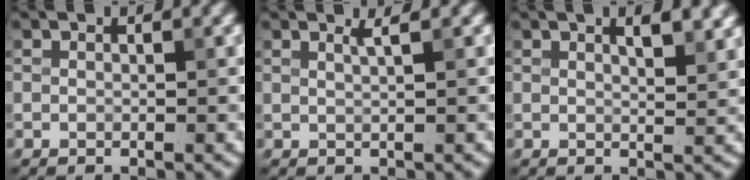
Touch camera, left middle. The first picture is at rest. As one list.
[{"total": 1.3, "force": [0.7, 0.4, 1.0], "torque": [-0.007, 0.000, 0.007]}, {"total": 3.0, "force": [1.8, 1.0, 2.1], "torque": [-0.017, 0.007, 0.018]}]